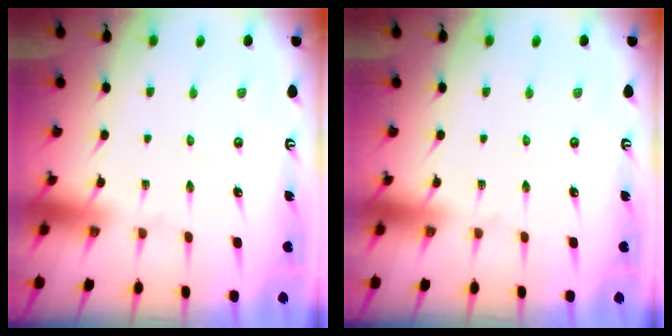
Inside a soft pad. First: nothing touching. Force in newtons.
{"total": 0.0}